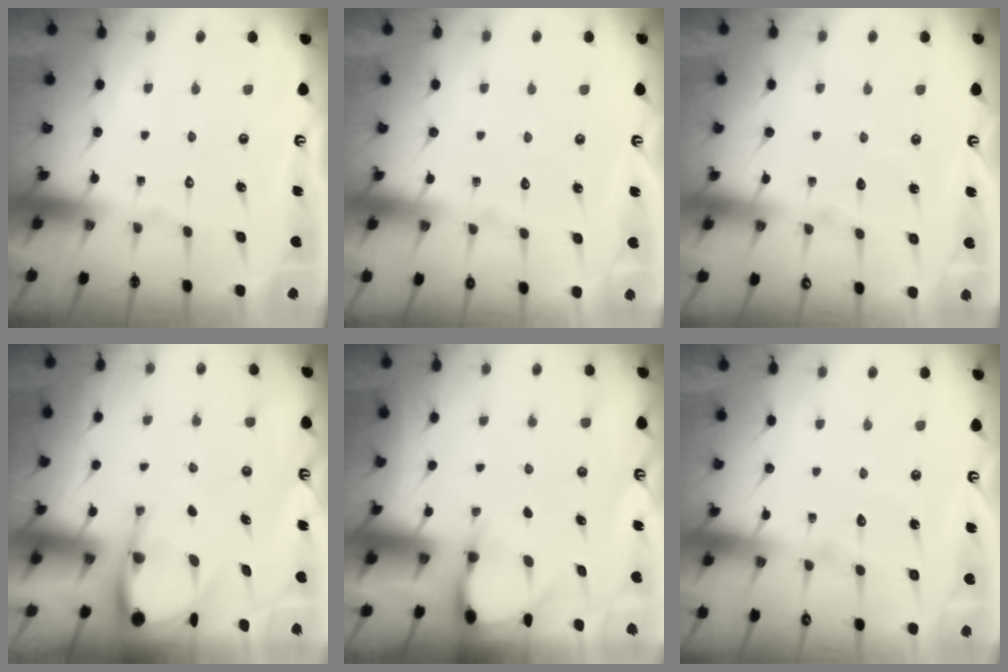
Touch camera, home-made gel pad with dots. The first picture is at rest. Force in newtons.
{"total": 2.8, "press": 2.8, "slide": 0.4}
{"total": 3.7, "press": 3.7, "slide": 0.5}
{"total": 6.6, "press": 6.6, "slide": 0.8}
{"total": 2.9, "press": 2.9, "slide": 0.3}
{"total": 5.1, "press": 5.1, "slide": 0.5}